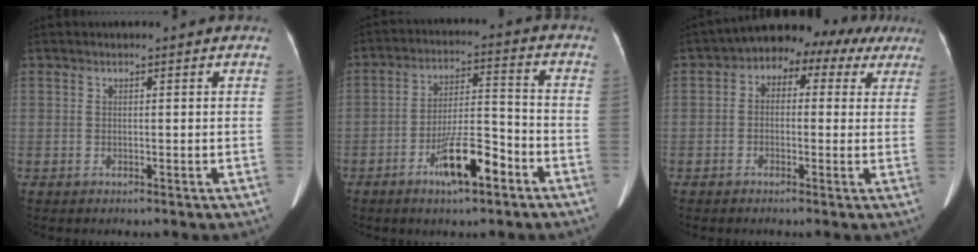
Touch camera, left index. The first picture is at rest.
{"total": 9.6, "force": [-5.3, 2.1, 7.7], "torque": [-0.141, 0.004, -0.090]}
{"total": 9.6, "force": [4.6, 5.8, 6.2], "torque": [-0.075, 0.054, 0.053]}